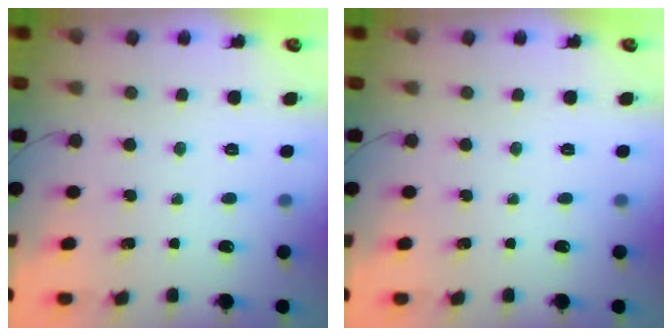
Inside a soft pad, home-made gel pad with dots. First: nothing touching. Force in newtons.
{"total": 0.0}